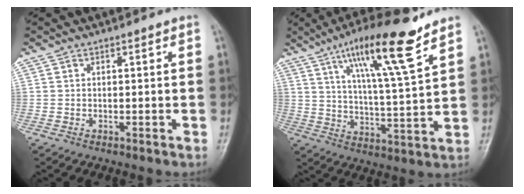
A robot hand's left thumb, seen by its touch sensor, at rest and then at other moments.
{"total": 15.8, "force": [10.0, 2.1, 12.1], "torque": [-0.199, -0.049, 0.170]}